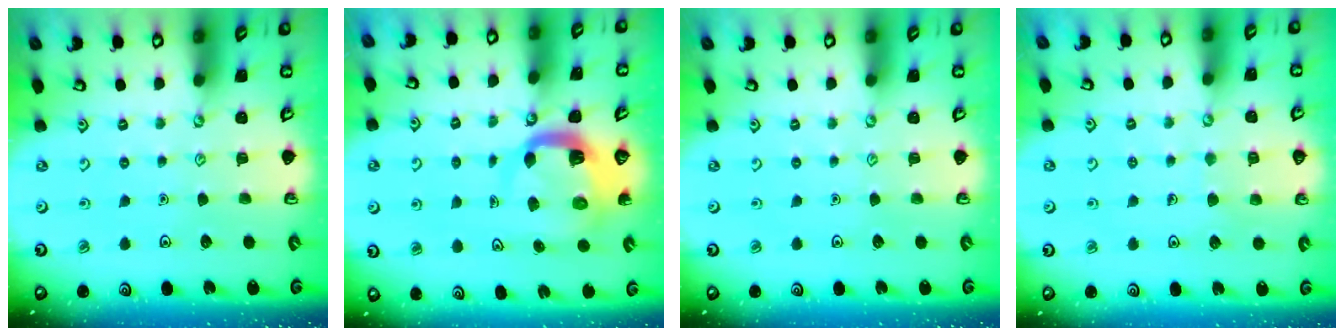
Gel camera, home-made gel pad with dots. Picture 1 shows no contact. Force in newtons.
{"total": 5.7, "press": 5.7, "slide": 0.8}
{"total": 0.0}
{"total": 4.3, "press": 4.3, "slide": 0.2}